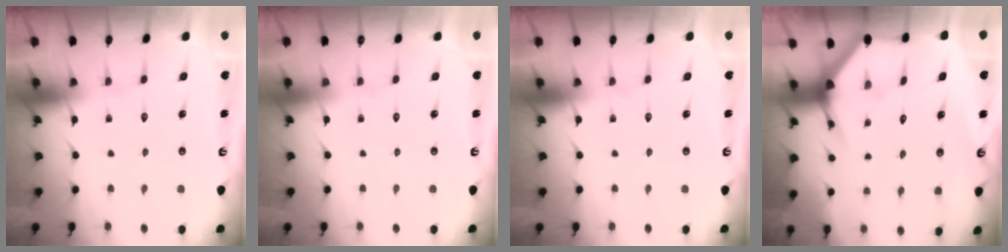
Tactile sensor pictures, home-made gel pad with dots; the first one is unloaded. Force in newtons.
{"total": 0.0}
{"total": 0.0}
{"total": 3.6, "press": 3.6, "slide": 0.2}